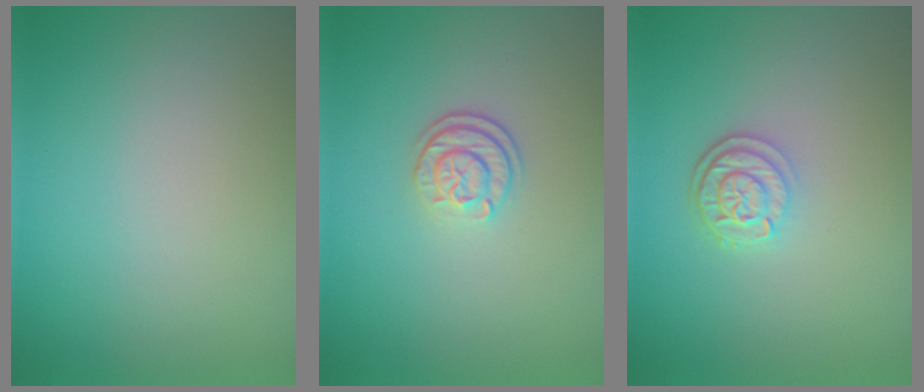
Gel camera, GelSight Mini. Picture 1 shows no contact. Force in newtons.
{"total": 2.1, "press": 1.8, "slide": 1.2}
{"total": 2.5, "press": 2.1, "slide": 1.4}